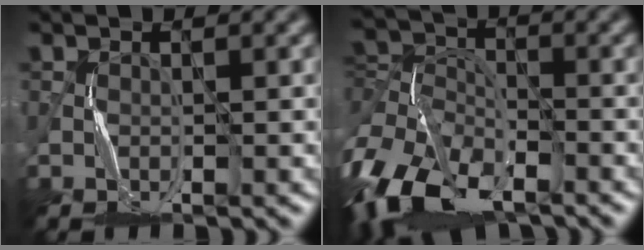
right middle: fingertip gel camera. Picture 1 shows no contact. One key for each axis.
{"total": 9.5, "fx": -5.6, "fy": 5.4, "fz": 5.4, "tx": -0.107, "ty": -0.005, "tz": -0.123}